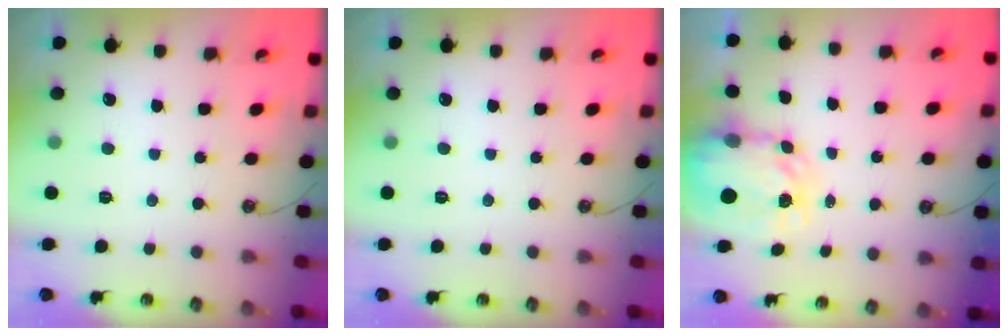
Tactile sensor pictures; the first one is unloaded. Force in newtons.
{"total": 0.0}
{"total": 5.5, "press": 5.4, "slide": 0.6}